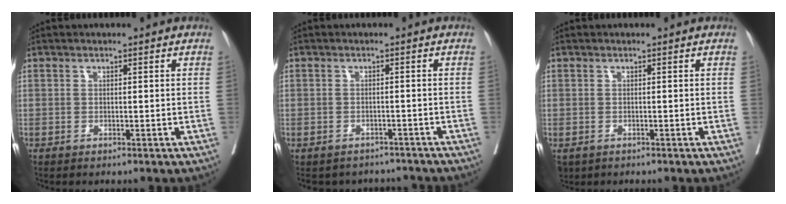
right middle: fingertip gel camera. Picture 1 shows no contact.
{"total": 9.9, "force": [-8.9, 3.9, 1.7], "torque": [-0.036, 0.008, -0.104]}
{"total": 2.2, "force": [-1.3, 1.7, 0.6], "torque": [-0.014, -0.003, -0.018]}